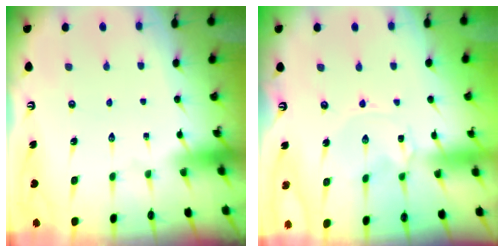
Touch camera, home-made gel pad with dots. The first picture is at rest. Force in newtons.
{"total": 0.0}